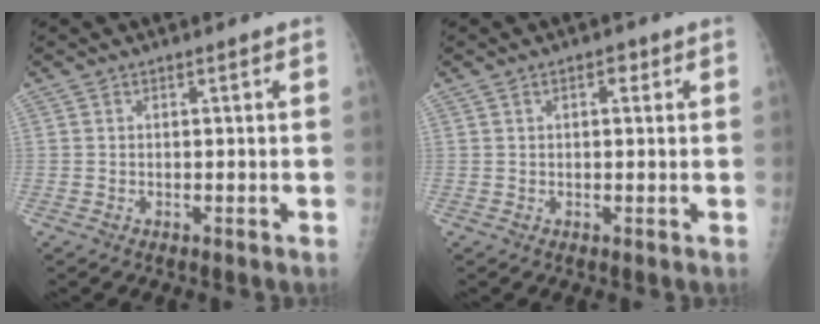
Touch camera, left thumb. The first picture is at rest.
{"total": 1.9, "force": [0.9, 1.1, 1.3], "torque": [-0.012, 0.000, 0.011]}